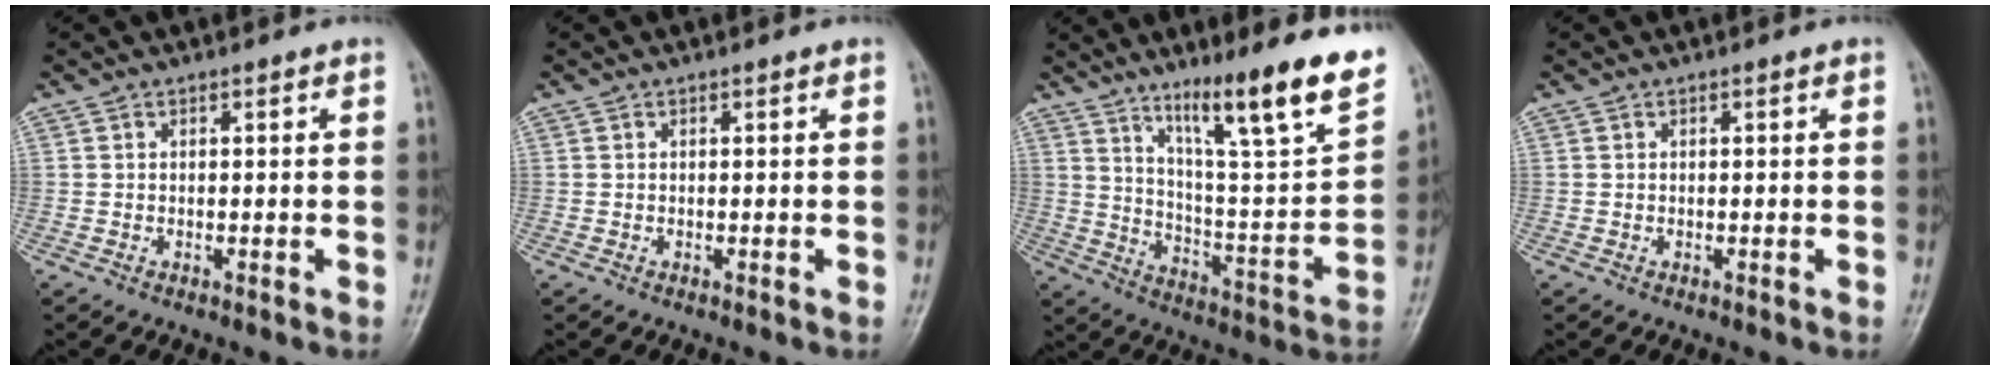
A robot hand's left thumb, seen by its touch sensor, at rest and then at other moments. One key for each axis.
{"total": 0.0}
{"total": 20.3, "fx": 12.9, "fy": 2.7, "fz": 15.5, "tx": -0.206, "ty": -0.066, "tz": 0.209}
{"total": 0.0}